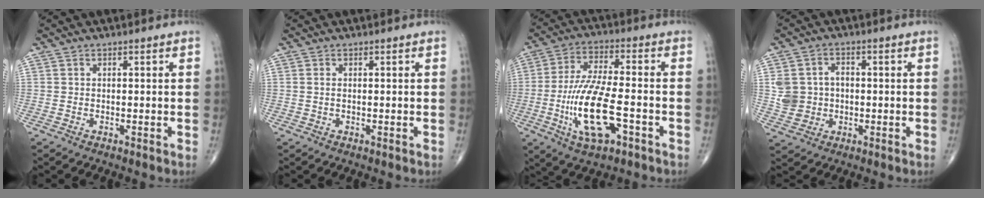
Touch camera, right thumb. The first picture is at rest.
{"total": 0.6, "force": [0.0, 0.2, 0.5], "torque": [-0.014, 0.000, 0.000]}
{"total": 15.1, "force": [-4.5, 5.4, 13.4], "torque": [-0.265, 0.020, -0.078]}
{"total": 6.9, "force": [-0.1, 6.2, 3.1], "torque": [-0.038, 0.010, 0.001]}